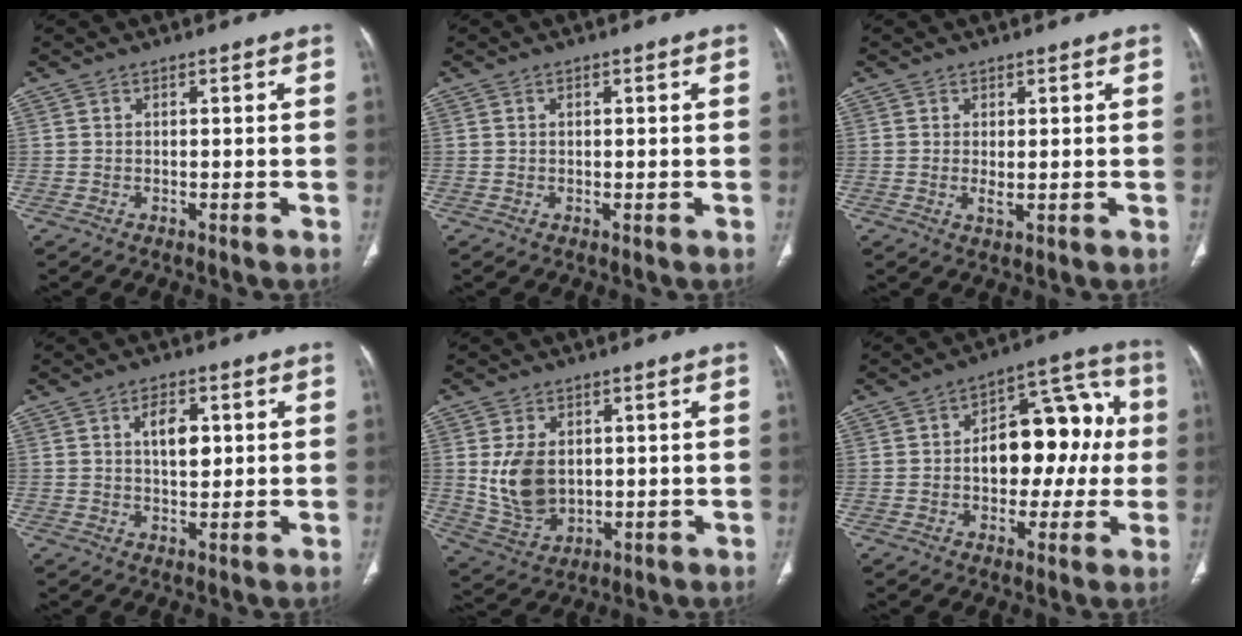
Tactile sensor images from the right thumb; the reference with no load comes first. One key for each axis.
{"total": 0.7, "fx": 0.3, "fy": 0.3, "fz": 0.6, "tx": -0.008, "ty": -0.001, "tz": 0.004}
{"total": 1.7, "fx": 0.0, "fy": 0.7, "fz": 1.6, "tx": -0.029, "ty": -0.007, "tz": 0.003}
{"total": 5.7, "fx": 1.5, "fy": 3.2, "fz": 4.5, "tx": -0.057, "ty": -0.009, "tz": 0.025}
{"total": 9.6, "fx": 1.1, "fy": 6.7, "fz": 6.8, "tx": -0.111, "ty": -0.010, "tz": 0.041}
{"total": 16.8, "fx": 0.5, "fy": 10.3, "fz": 13.3, "tx": -0.130, "ty": 0.048, "tz": 0.005}